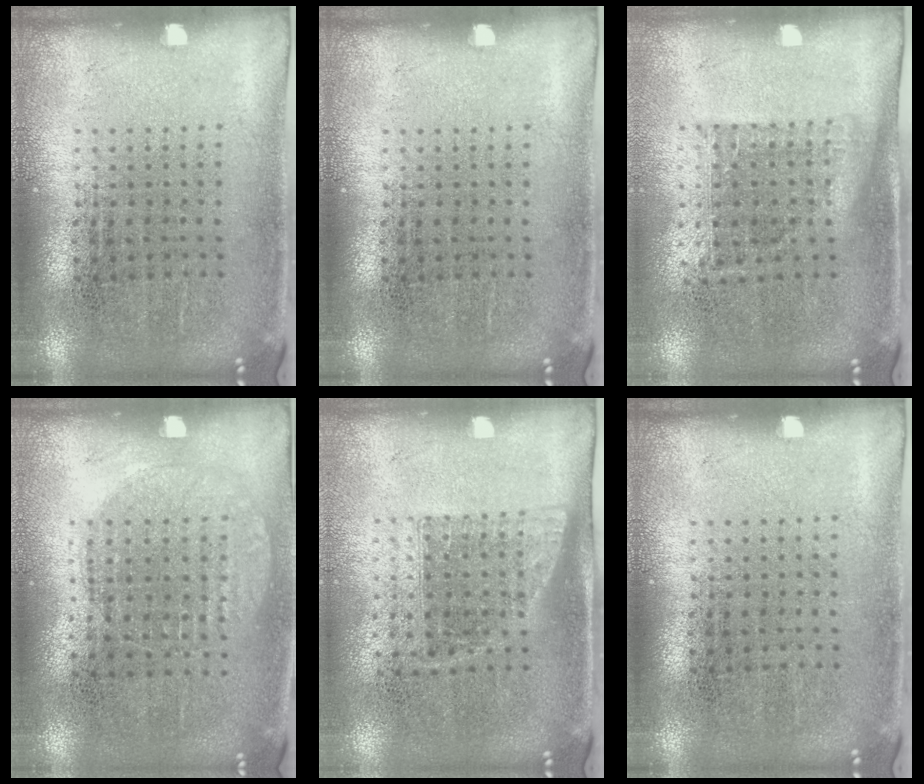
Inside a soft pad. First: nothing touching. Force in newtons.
{"total": 0.0}
{"total": 1.1, "press": 0.9, "slide": 0.7}
{"total": 0.9, "press": 0.8, "slide": 0.4}
{"total": 1.1, "press": 0.9, "slide": 0.6}
{"total": 0.0}